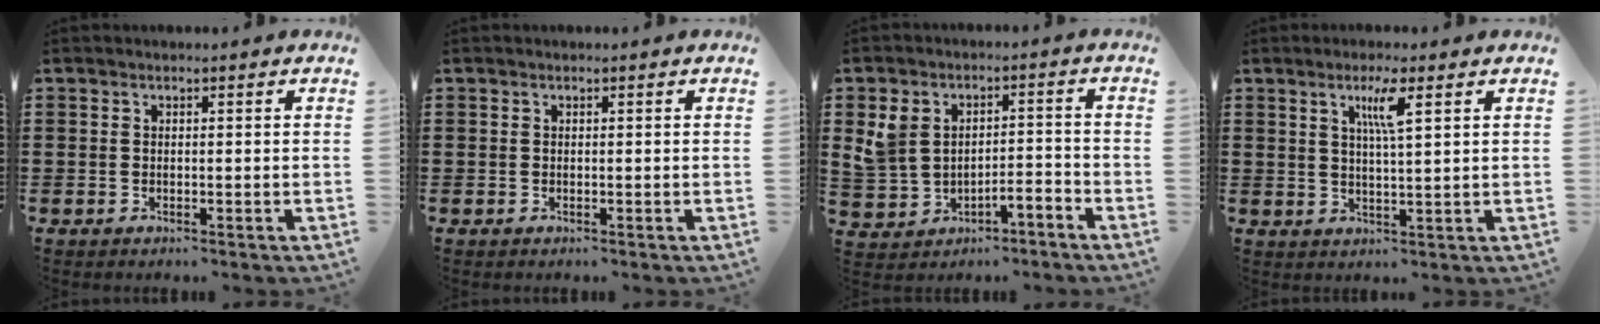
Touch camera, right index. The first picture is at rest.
{"total": 0.0}
{"total": 4.2, "force": [-1.5, 3.2, 2.3], "torque": [-0.065, 0.008, -0.034]}
{"total": 4.3, "force": [2.1, 0.1, 3.8], "torque": [-0.073, -0.002, 0.031]}